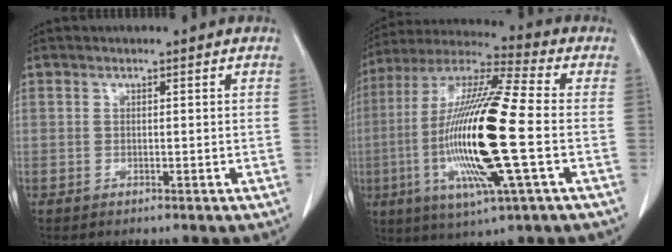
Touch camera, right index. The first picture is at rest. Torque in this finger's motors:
{"motor_torque": [2.14, 0.00, 1.05, 0.21]}